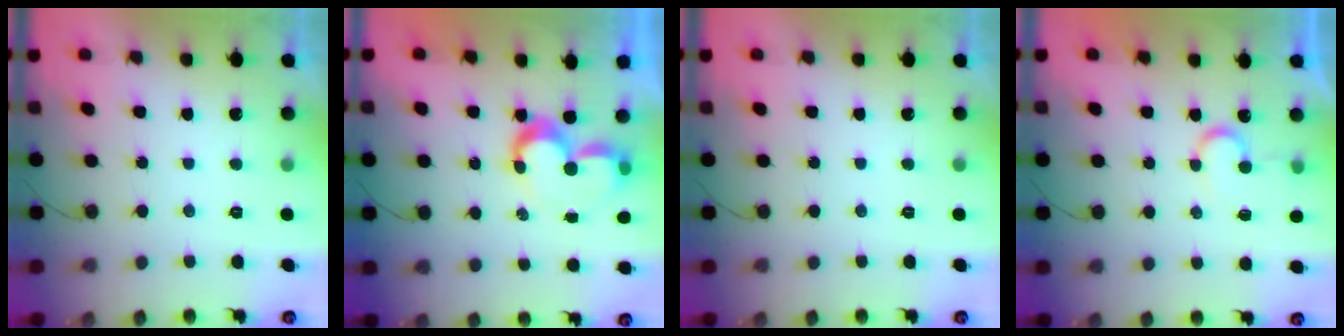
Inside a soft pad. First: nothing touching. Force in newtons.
{"total": 8.6, "press": 8.5, "slide": 0.8}
{"total": 0.0}
{"total": 6.2, "press": 6.2, "slide": 0.4}